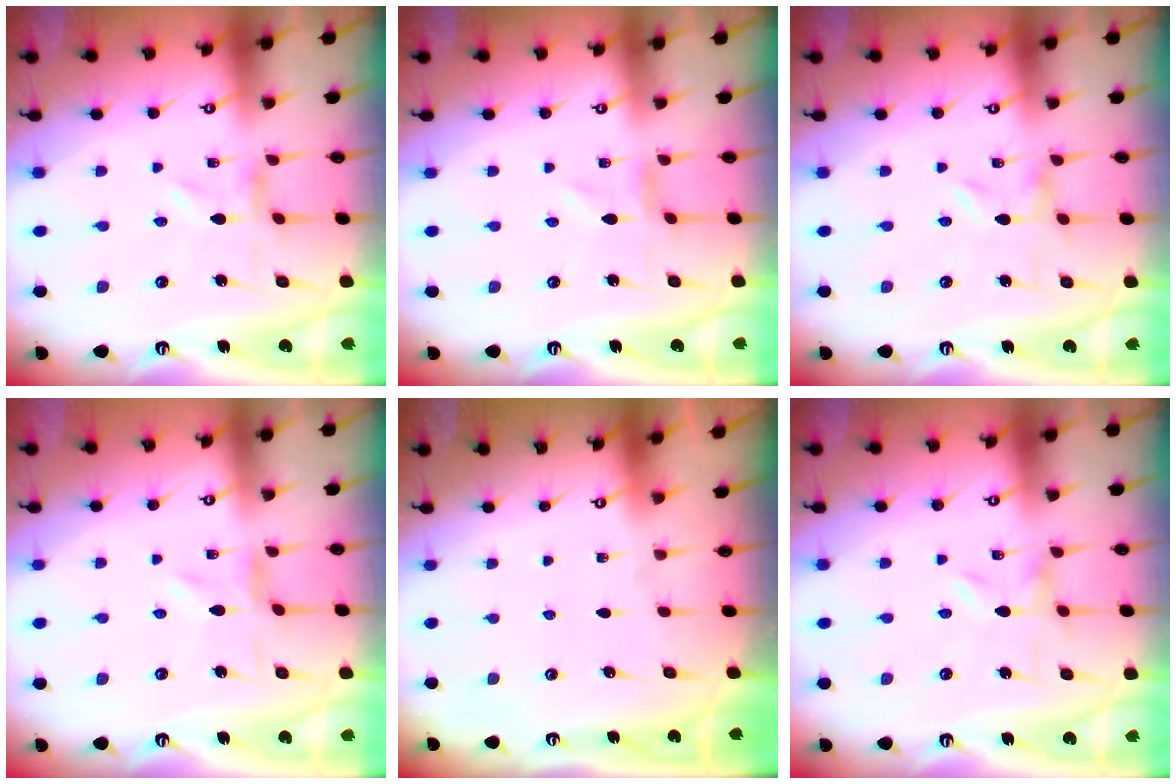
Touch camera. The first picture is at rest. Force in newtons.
{"total": 0.0}
{"total": 0.0}
{"total": 0.0}
{"total": 0.0}
{"total": 0.0}